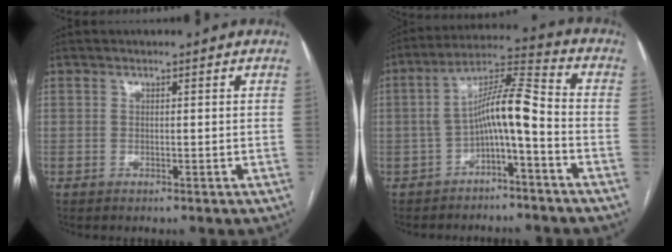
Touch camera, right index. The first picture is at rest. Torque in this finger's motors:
{"motor_torque": [0.78, -0.17, 0.35, 0.16]}